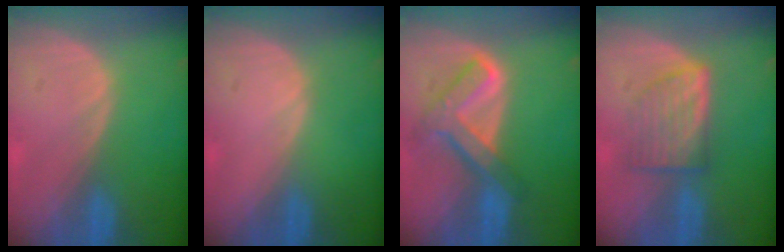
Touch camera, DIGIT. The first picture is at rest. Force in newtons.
{"total": 0.0}
{"total": 7.8, "press": 6.6, "slide": 4.1}
{"total": 6.2, "press": 5.9, "slide": 1.9}